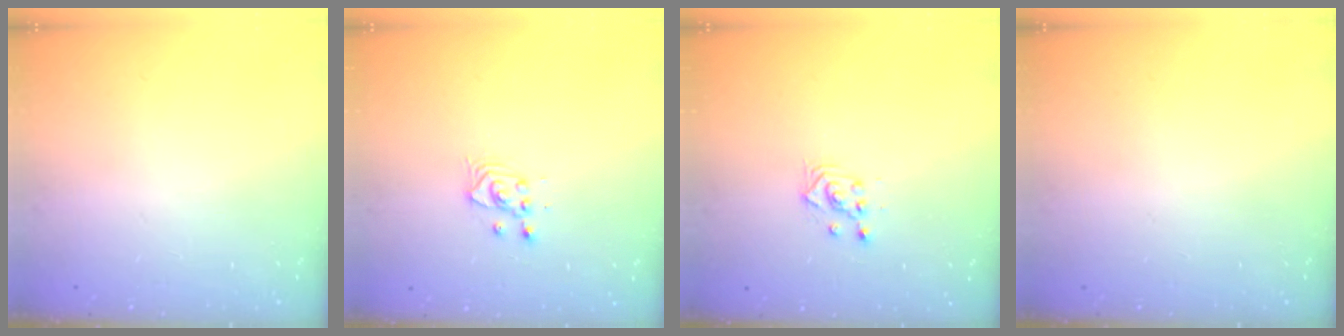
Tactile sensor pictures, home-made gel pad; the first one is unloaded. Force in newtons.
{"total": 3.7, "press": 3.7, "slide": 0.3}
{"total": 2.3, "press": 2.3, "slide": 0.2}
{"total": 0.0}